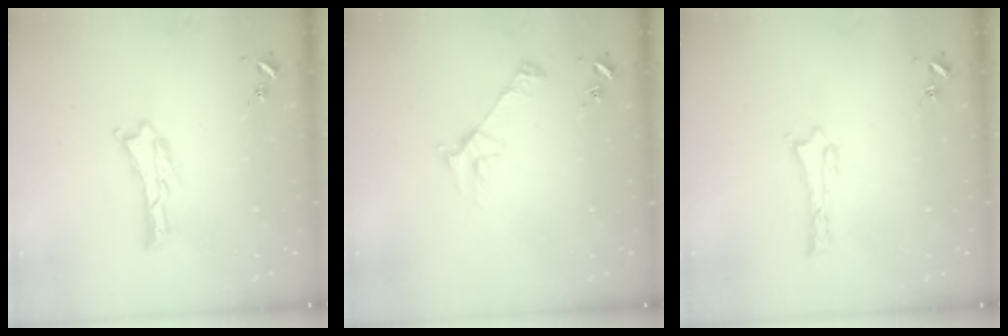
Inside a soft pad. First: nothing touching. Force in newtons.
{"total": 2.8, "press": 2.8, "slide": 0.3}
{"total": 0.0}